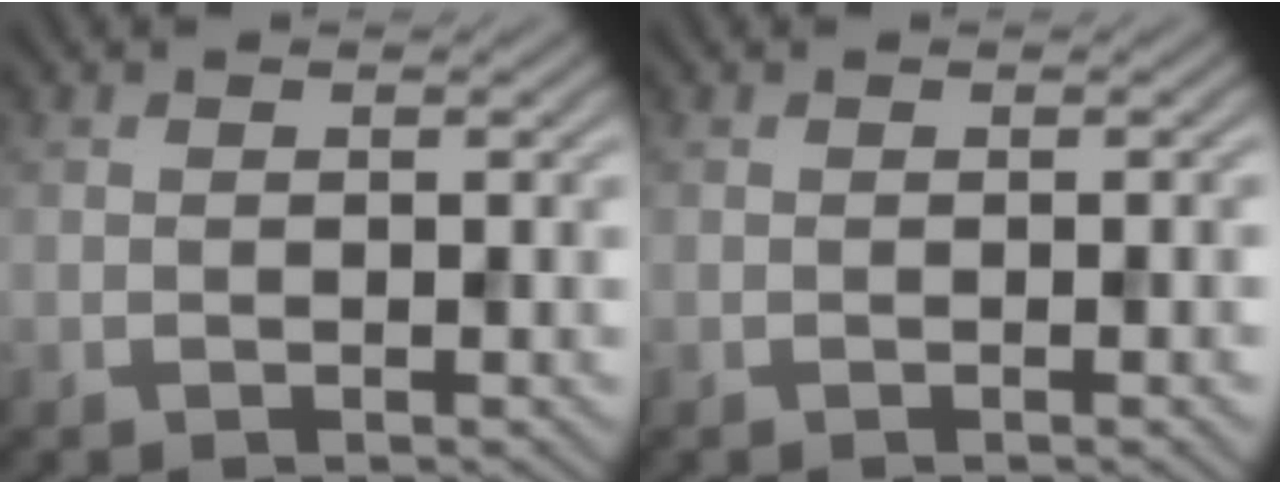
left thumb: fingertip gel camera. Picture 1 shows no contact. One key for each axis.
{"total": 1.1, "fx": -0.3, "fy": 0.1, "fz": 1.1, "tx": -0.014, "ty": 0.000, "tz": -0.004}